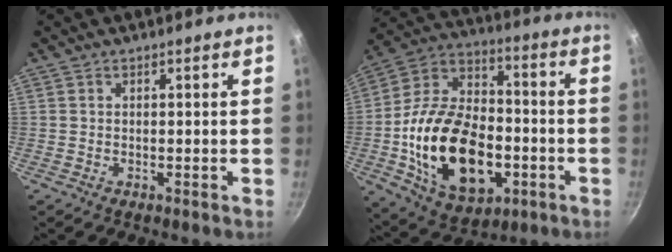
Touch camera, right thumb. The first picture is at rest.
{"total": 26.3, "force": [-5.6, 16.6, 19.6], "torque": [-0.326, 0.037, -0.092]}